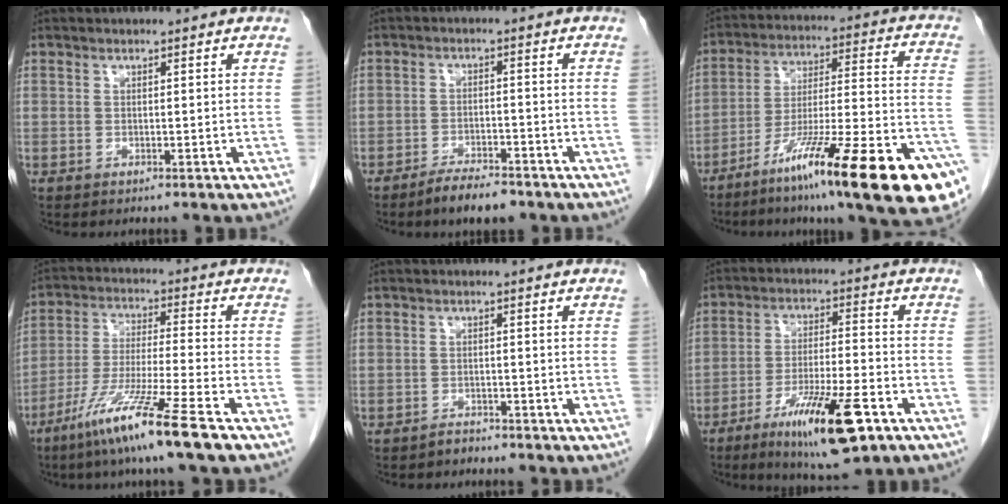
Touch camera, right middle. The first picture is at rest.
{"total": 5.3, "force": [-4.3, 1.4, 2.9], "torque": [-0.049, -0.002, -0.071]}
{"total": 25.9, "force": [-15.2, 2.2, 20.8], "torque": [-0.243, -0.015, -0.247]}
{"total": 12.9, "force": [-8.3, -1.4, 9.7], "torque": [-0.192, -0.046, -0.157]}
{"total": 1.4, "force": [-1.3, 0.6, 0.0], "torque": [-0.003, 0.001, -0.023]}
{"total": 13.7, "force": [-7.6, 1.9, 11.3], "torque": [-0.196, -0.021, -0.121]}